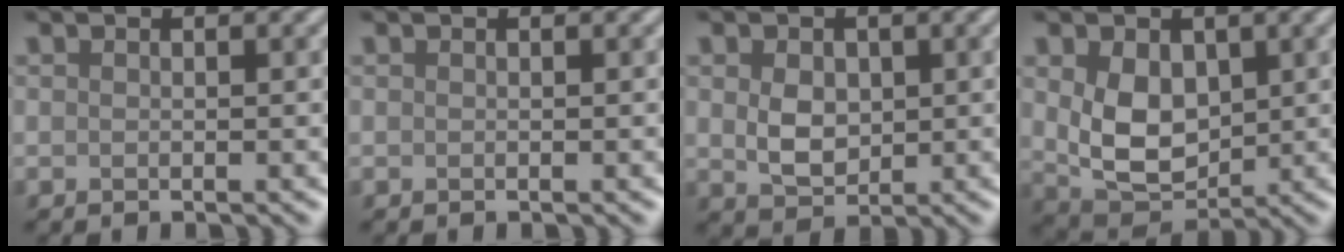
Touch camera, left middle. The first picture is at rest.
{"total": 0.0}
{"total": 3.1, "force": [0.4, 2.3, 2.1], "torque": [-0.041, -0.004, 0.008]}
{"total": 5.7, "force": [0.9, 4.1, 3.9], "torque": [-0.081, -0.010, 0.026]}